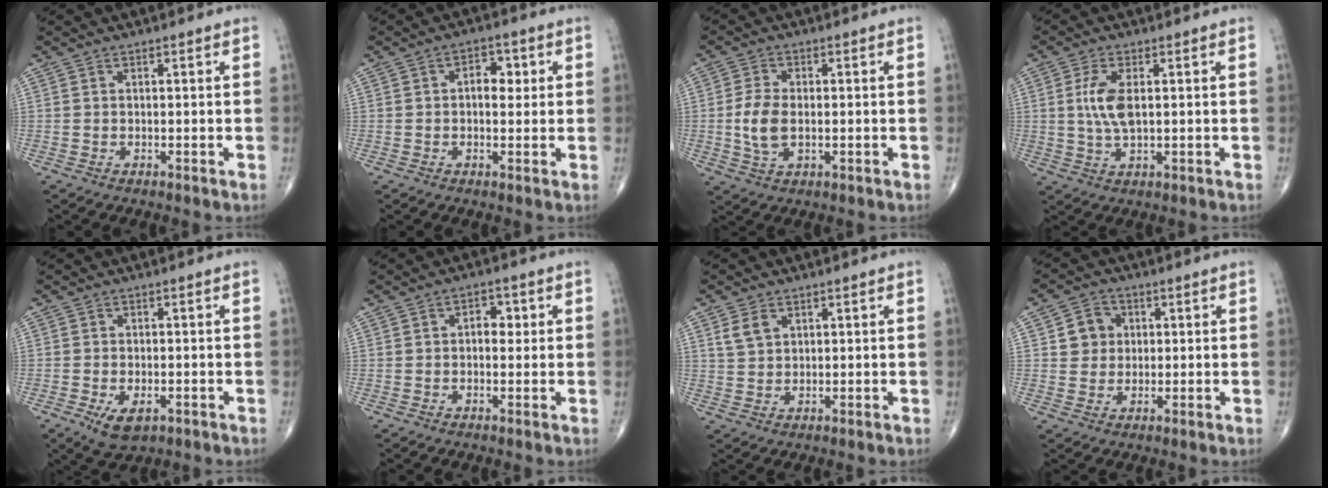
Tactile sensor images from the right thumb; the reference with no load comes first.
{"total": 4.6, "force": [0.8, 2.9, 3.5], "torque": [-0.029, 0.003, 0.007]}
{"total": 6.5, "force": [-0.4, 3.7, 5.3], "torque": [-0.113, -0.002, -0.007]}
{"total": 6.2, "force": [0.9, 2.7, 5.6], "torque": [-0.120, -0.004, 0.019]}
{"total": 5.4, "force": [-2.2, 2.8, 4.0], "torque": [-0.068, -0.002, -0.028]}
{"total": 3.5, "force": [0.6, 2.3, 2.6], "torque": [-0.018, 0.004, 0.004]}
{"total": 3.6, "force": [1.8, 2.5, 2.0], "torque": [-0.032, -0.004, 0.040]}
{"total": 5.6, "force": [1.2, 5.1, 2.0], "torque": [-0.002, 0.002, 0.017]}